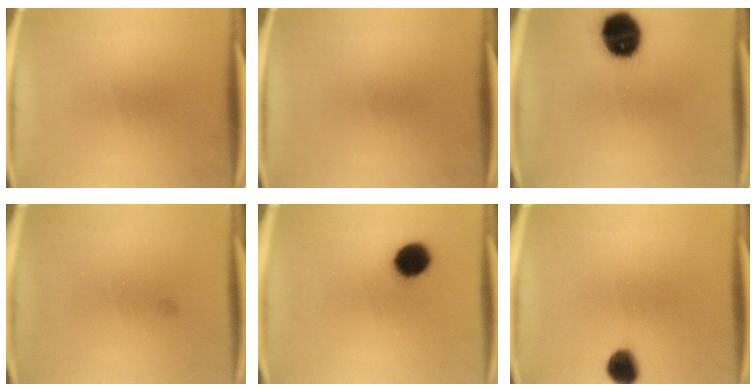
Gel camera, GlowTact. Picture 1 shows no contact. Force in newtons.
{"total": 0.0}
{"total": 14.8}
{"total": 0.6}
{"total": 8.9}
{"total": 6.1}